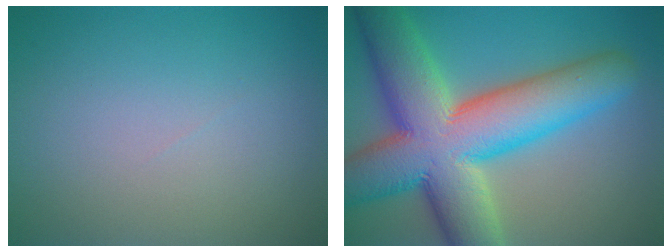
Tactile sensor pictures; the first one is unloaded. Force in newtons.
{"total": 14.7, "press": 14.7, "slide": 0.4}